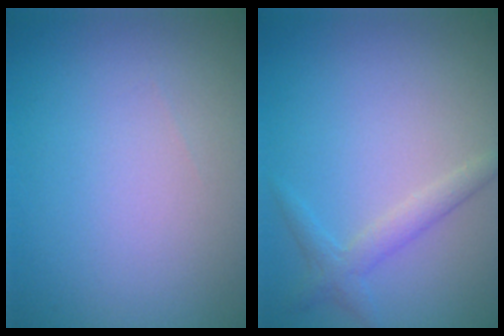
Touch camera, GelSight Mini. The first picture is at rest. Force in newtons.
{"total": 1.9, "press": 1.9, "slide": 0.1}